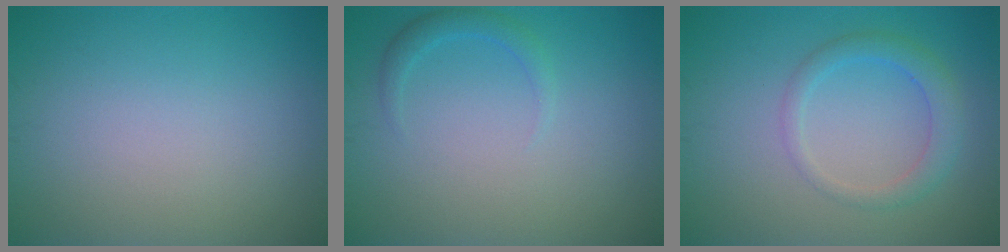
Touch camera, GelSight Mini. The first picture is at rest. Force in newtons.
{"total": 1.4, "press": 1.4, "slide": 0.1}
{"total": 2.6, "press": 2.6, "slide": 0.0}